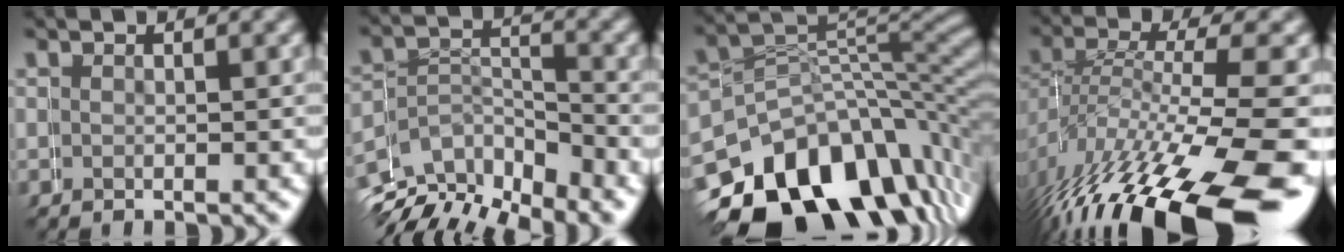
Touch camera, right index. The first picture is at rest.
{"total": 9.4, "force": [-5.7, 7.0, 2.7], "torque": [-0.048, -0.022, -0.094]}
{"total": 14.9, "force": [-7.5, 9.7, 8.4], "torque": [-0.115, -0.029, -0.108]}
{"total": 9.7, "force": [-5.4, 3.4, 7.3], "torque": [-0.128, -0.027, -0.063]}